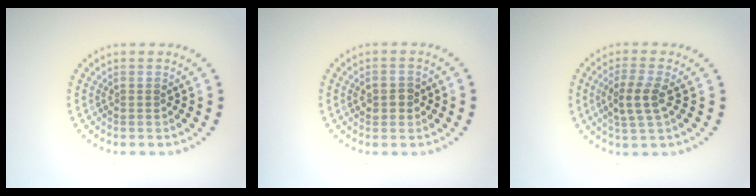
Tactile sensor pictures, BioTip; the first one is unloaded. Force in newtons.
{"total": 1.8, "press": 1.8, "slide": 0.1}
{"total": 2.9, "press": 2.7, "slide": 1.2}